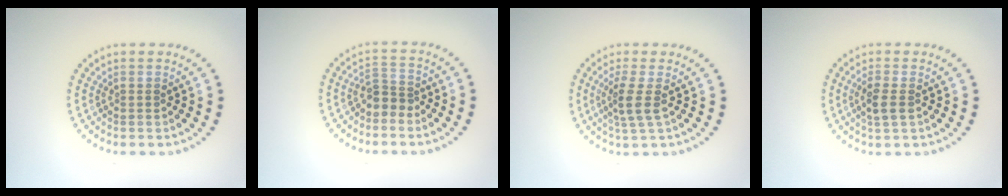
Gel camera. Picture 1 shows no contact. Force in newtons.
{"total": 2.1, "press": 1.7, "slide": 1.2}
{"total": 2.5, "press": 1.9, "slide": 1.6}
{"total": 2.0, "press": 1.9, "slide": 0.7}